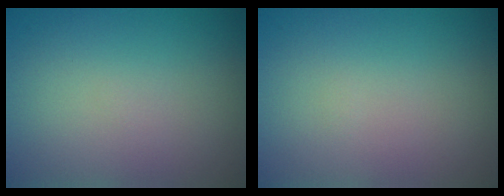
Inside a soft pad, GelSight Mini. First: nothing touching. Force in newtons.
{"total": 0.0}